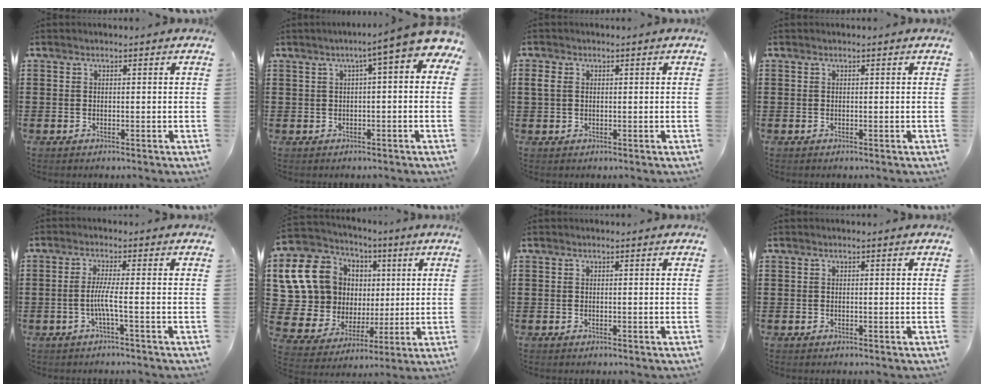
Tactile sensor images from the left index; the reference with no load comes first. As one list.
[{"total": 4.9, "force": [2.1, 0.4, 4.5], "torque": [-0.076, -0.013, 0.027]}, {"total": 1.9, "force": [0.2, 1.3, 1.3], "torque": [-0.036, 0.005, 0.001]}, {"total": 0.0}, {"total": 3.8, "force": [-1.1, -0.7, 3.6], "torque": [-0.073, -0.009, -0.028]}, {"total": 14.4, "force": [4.4, 12.2, 6.1], "torque": [-0.195, -0.017, 0.088]}, {"total": 0.0}, {"total": 0.0}]